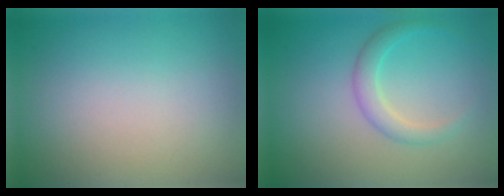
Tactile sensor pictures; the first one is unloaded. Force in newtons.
{"total": 2.0, "press": 2.0, "slide": 0.1}